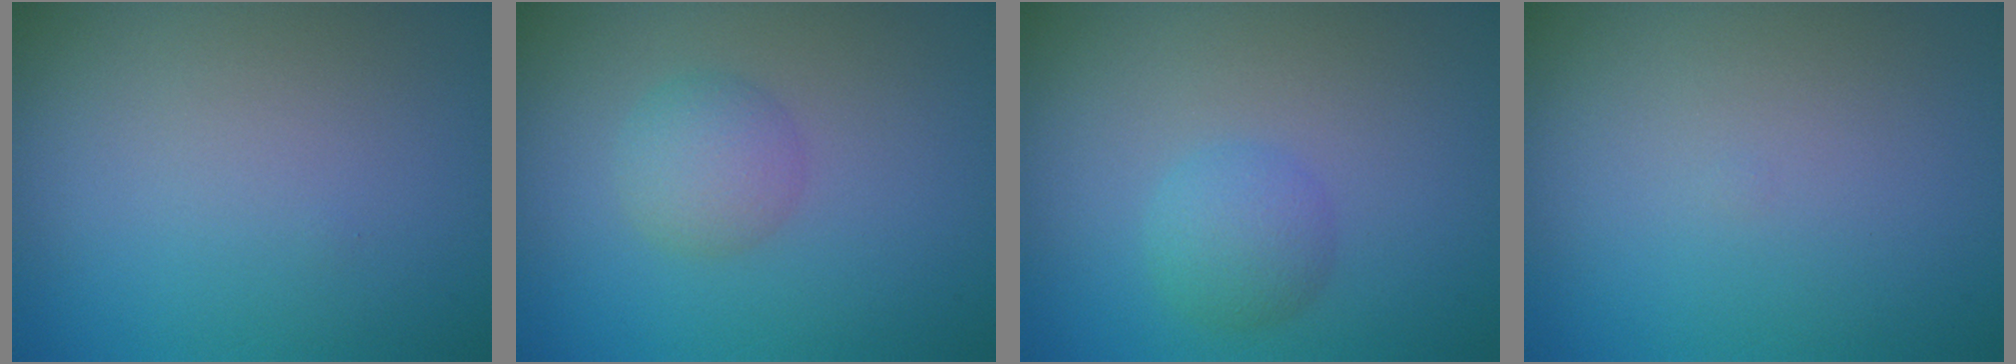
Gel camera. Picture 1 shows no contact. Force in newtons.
{"total": 2.4, "press": 2.4, "slide": 0.1}
{"total": 2.2, "press": 2.2, "slide": 0.0}
{"total": 0.0}